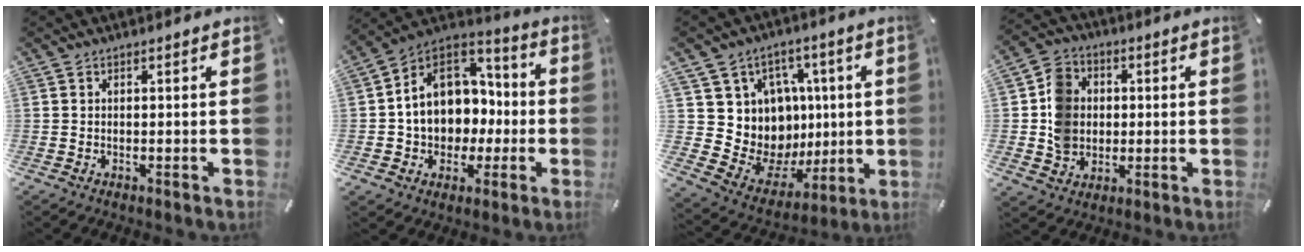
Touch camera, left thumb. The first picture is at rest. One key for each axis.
{"total": 12.7, "fx": -0.1, "fy": 11.5, "fz": 5.3, "tx": -0.111, "ty": -0.007, "tz": 0.006}
{"total": 11.8, "fx": 1.4, "fy": 11.6, "fz": 1.4, "tx": -0.013, "ty": -0.041, "tz": 0.058}
{"total": 9.9, "fx": 0.1, "fy": 9.0, "fz": 4.2, "tx": -0.066, "ty": 0.017, "tz": 0.007}